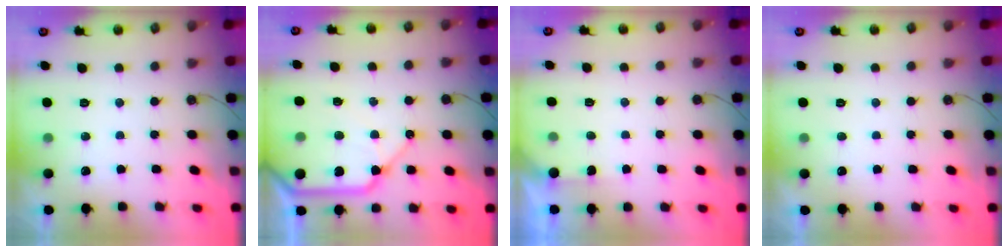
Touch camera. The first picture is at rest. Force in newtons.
{"total": 14.3, "press": 14.2, "slide": 1.7}
{"total": 2.3, "press": 2.2, "slide": 0.3}
{"total": 0.0}